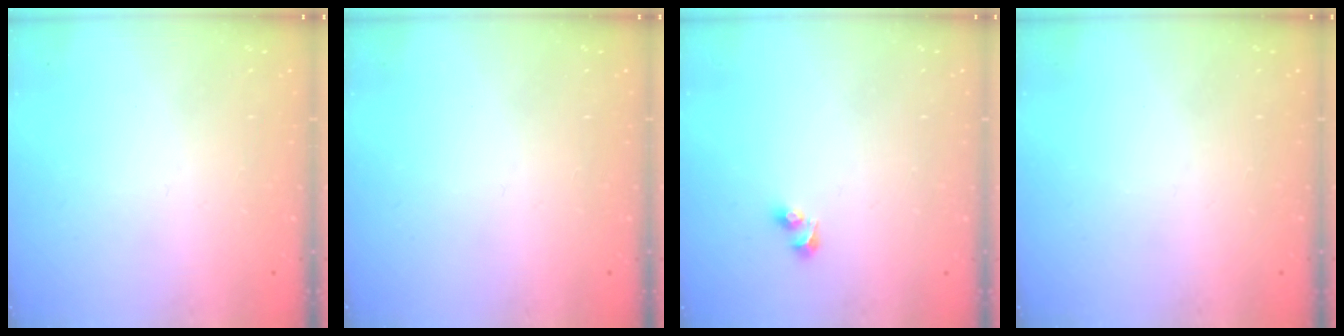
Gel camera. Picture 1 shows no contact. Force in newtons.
{"total": 0.0}
{"total": 3.5, "press": 3.0, "slide": 1.8}
{"total": 0.0}